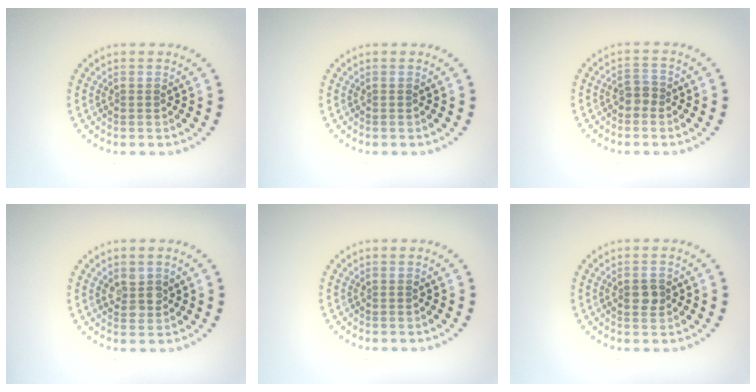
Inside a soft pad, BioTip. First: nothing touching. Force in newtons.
{"total": 0.0}
{"total": 1.5, "press": 1.3, "slide": 0.6}
{"total": 2.2, "press": 2.1, "slide": 0.7}
{"total": 0.0}
{"total": 1.7, "press": 1.7, "slide": 0.1}